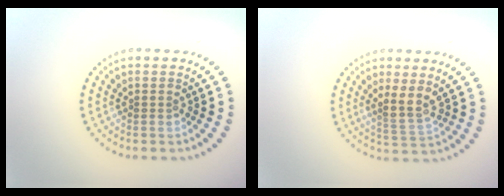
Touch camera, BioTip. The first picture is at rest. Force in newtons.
{"total": 2.5, "press": 2.0, "slide": 1.5}